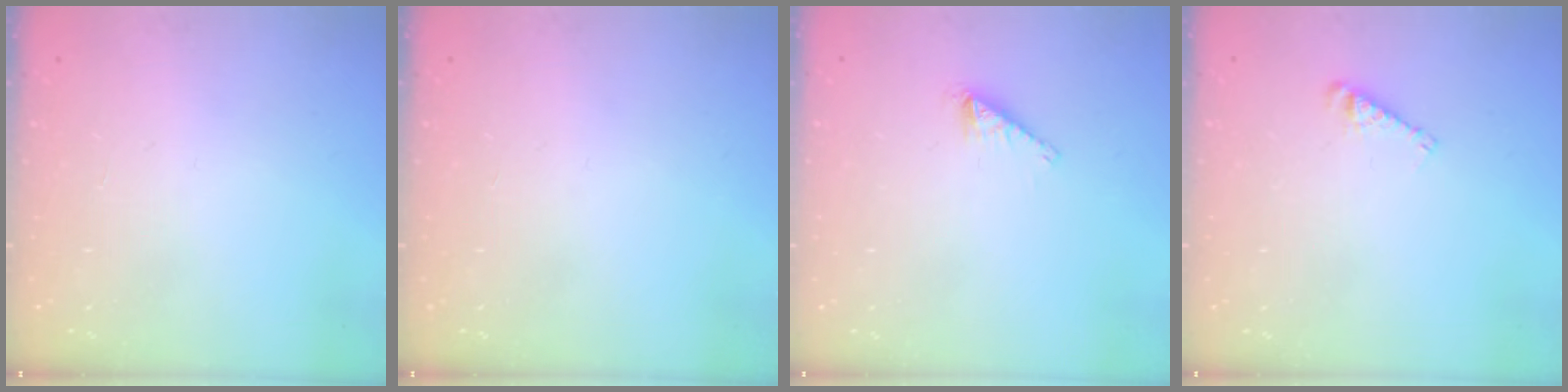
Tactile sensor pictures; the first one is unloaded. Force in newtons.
{"total": 0.0}
{"total": 1.2, "press": 1.2, "slide": 0.1}
{"total": 4.3, "press": 4.3, "slide": 0.3}